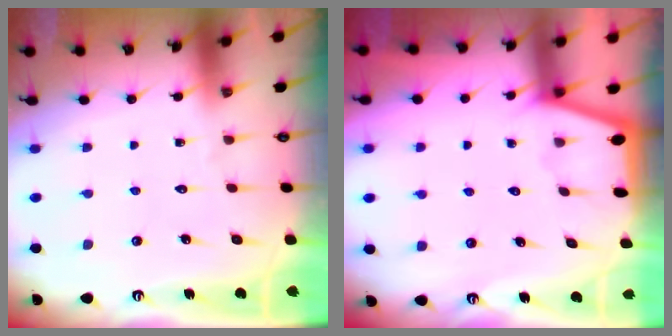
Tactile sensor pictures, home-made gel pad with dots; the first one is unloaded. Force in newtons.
{"total": 1.1, "press": 1.0, "slide": 0.2}